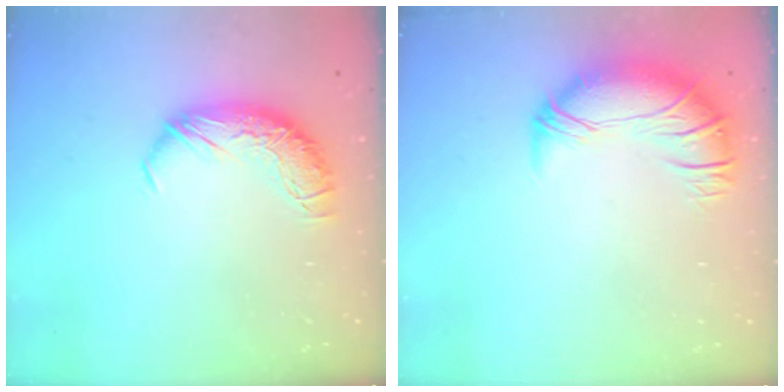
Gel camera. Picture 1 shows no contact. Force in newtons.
{"total": 2.8, "press": 0.8, "slide": 2.7}